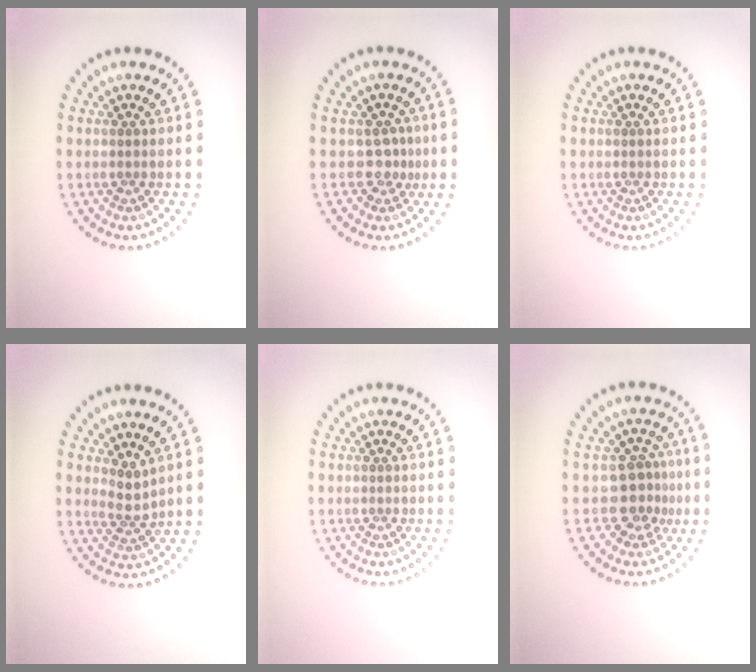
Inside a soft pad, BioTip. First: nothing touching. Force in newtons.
{"total": 1.6, "press": 1.2, "slide": 1.0}
{"total": 0.0}
{"total": 1.9, "press": 1.3, "slide": 1.3}
{"total": 0.0}
{"total": 2.8, "press": 2.1, "slide": 1.9}